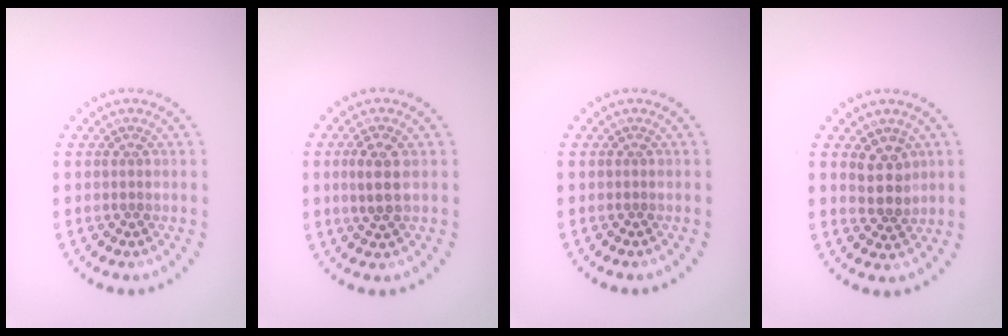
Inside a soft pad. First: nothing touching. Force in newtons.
{"total": 2.4, "press": 2.3, "slide": 0.7}
{"total": 0.0}
{"total": 2.8, "press": 2.5, "slide": 1.3}